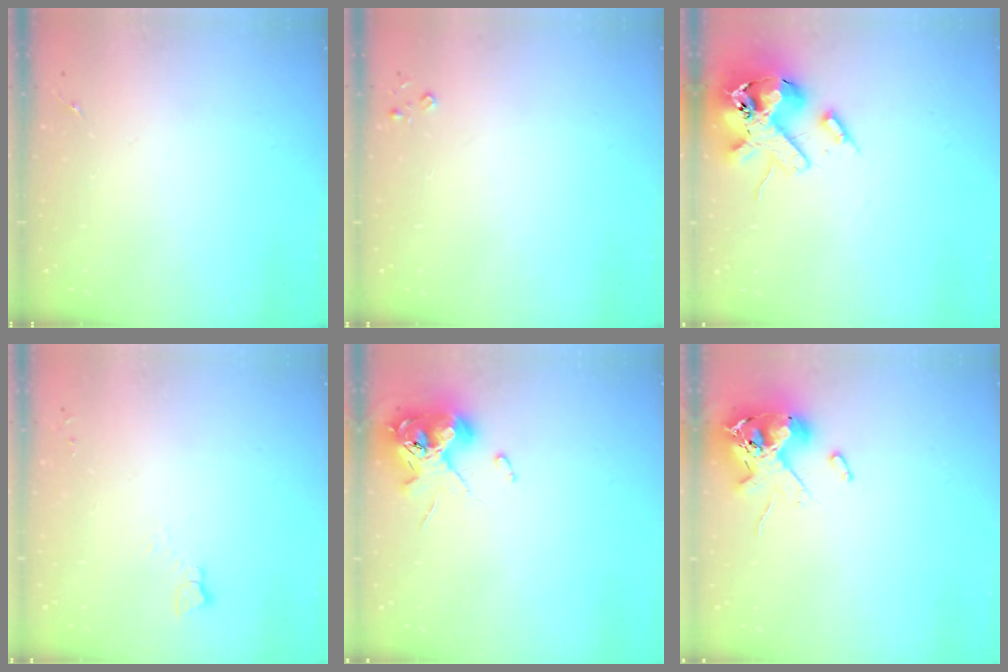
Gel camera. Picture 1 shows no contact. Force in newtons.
{"total": 2.6, "press": 2.6, "slide": 0.3}
{"total": 16.9, "press": 16.7, "slide": 2.8}
{"total": 2.5, "press": 2.5, "slide": 0.2}
{"total": 11.9, "press": 11.7, "slide": 2.1}
{"total": 12.5, "press": 12.3, "slide": 2.0}